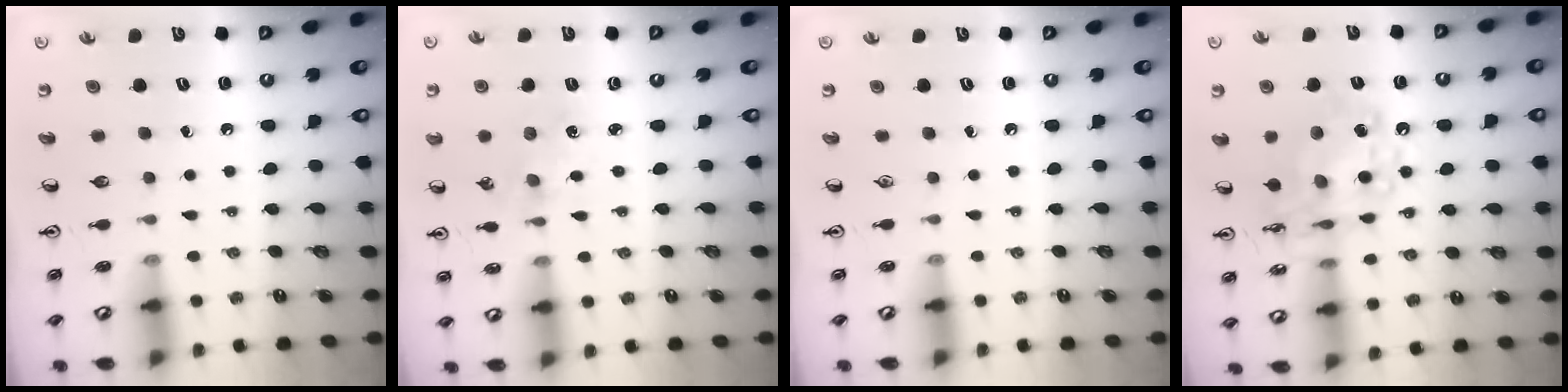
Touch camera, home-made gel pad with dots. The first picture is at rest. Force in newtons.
{"total": 1.3, "press": 1.3, "slide": 0.2}
{"total": 0.0}
{"total": 12.8, "press": 12.7, "slide": 1.4}